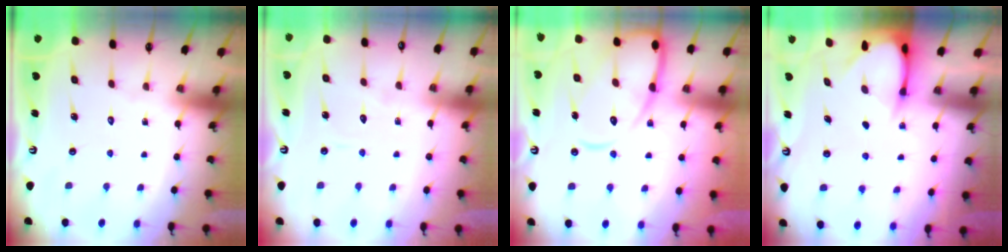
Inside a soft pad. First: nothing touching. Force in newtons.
{"total": 3.4, "press": 3.4, "slide": 0.3}
{"total": 13.0, "press": 13.0, "slide": 1.3}
{"total": 3.6, "press": 3.6, "slide": 0.4}